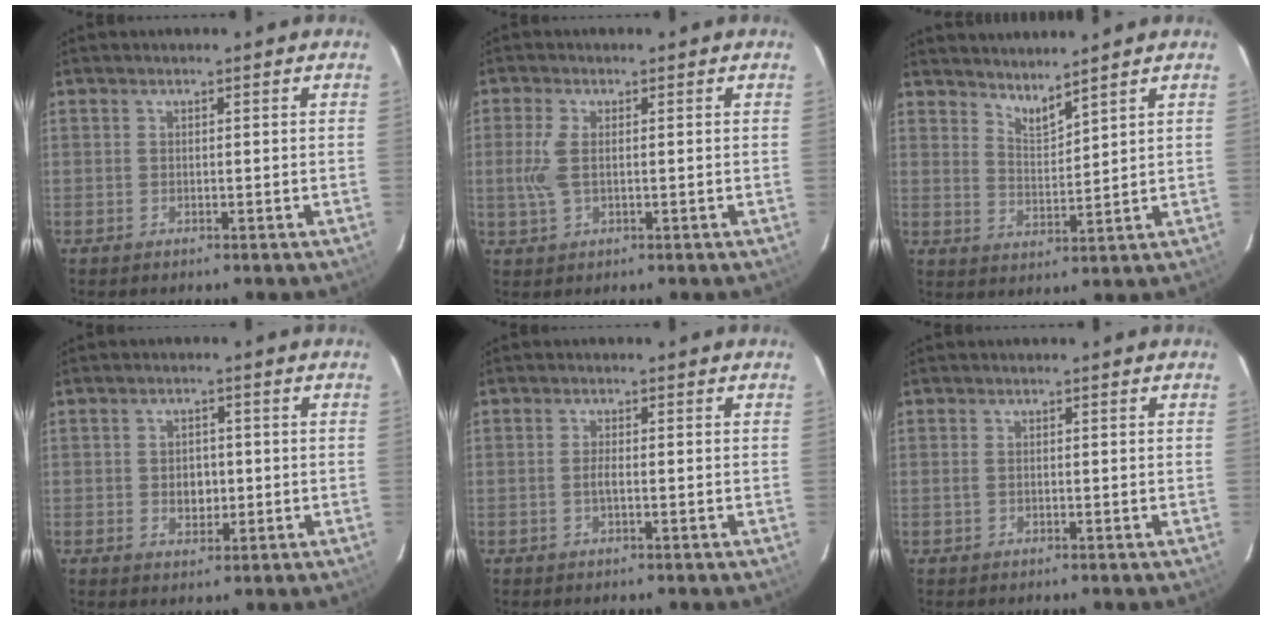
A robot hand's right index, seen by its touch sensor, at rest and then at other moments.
{"total": 4.4, "force": [0.2, 1.9, 3.9], "torque": [-0.092, 0.001, 0.004]}
{"total": 4.5, "force": [4.2, 0.4, 1.7], "torque": [-0.029, -0.007, 0.075]}
{"total": 3.8, "force": [-0.4, 3.0, 2.3], "torque": [-0.036, 0.002, -0.003]}
{"total": 1.4, "force": [-0.4, 0.3, 1.3], "torque": [-0.026, -0.001, -0.009]}
{"total": 0.9, "force": [-0.1, 0.5, 0.7], "torque": [-0.016, 0.000, -0.003]}